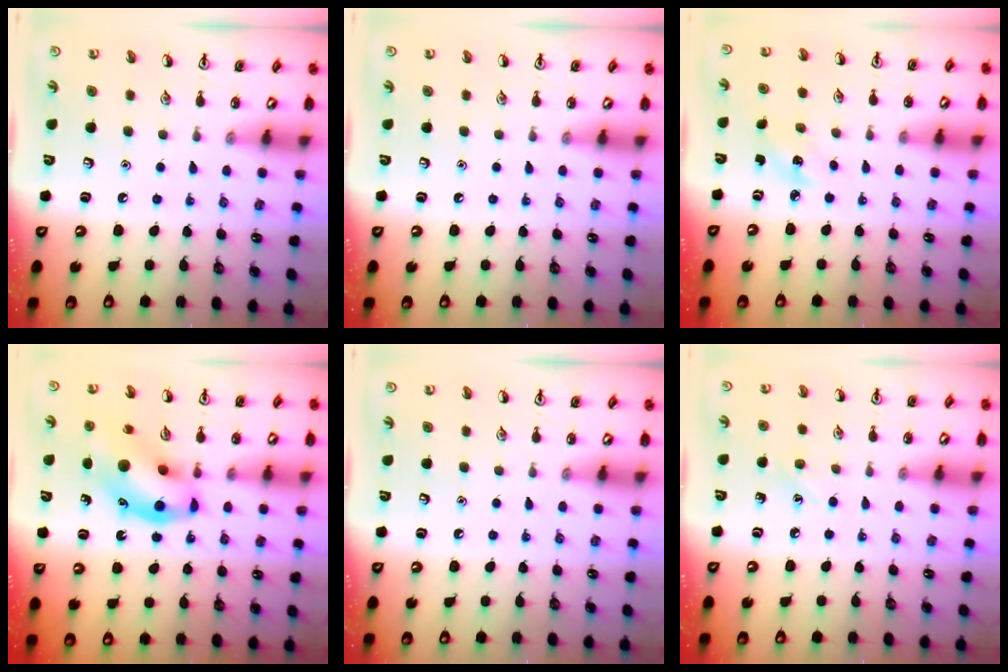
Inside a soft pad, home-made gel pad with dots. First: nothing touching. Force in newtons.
{"total": 0.0}
{"total": 2.4, "press": 2.2, "slide": 0.8}
{"total": 13.3, "press": 12.8, "slide": 3.4}
{"total": 0.0}
{"total": 4.7, "press": 4.5, "slide": 1.4}